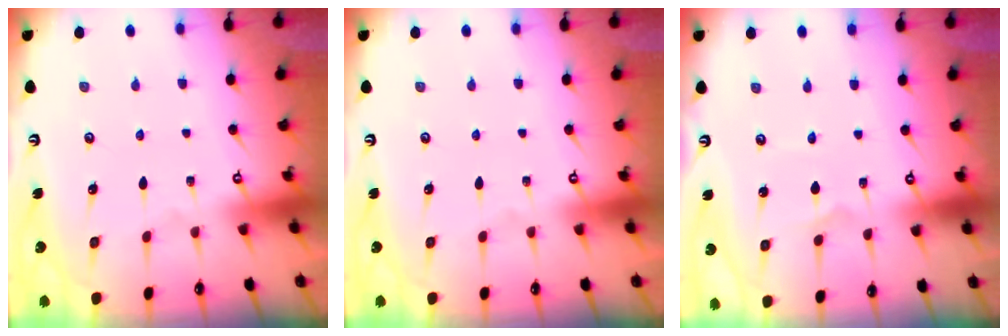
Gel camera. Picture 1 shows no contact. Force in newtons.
{"total": 0.0}
{"total": 1.2, "press": 1.2, "slide": 0.0}